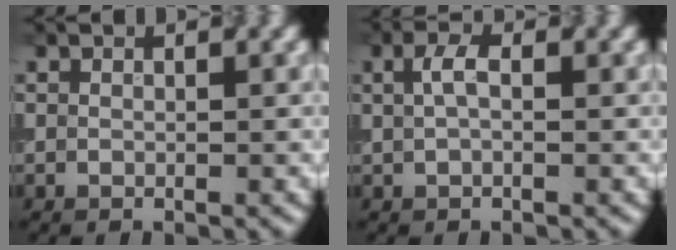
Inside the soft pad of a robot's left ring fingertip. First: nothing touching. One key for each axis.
{"total": 1.8, "fx": 0.5, "fy": 0.8, "fz": 1.6, "tx": -0.036, "ty": 0.004, "tz": 0.007}